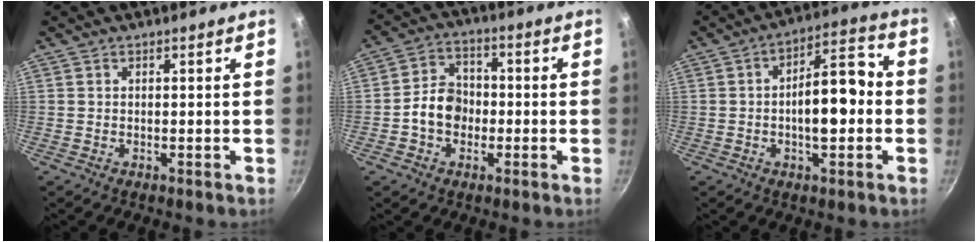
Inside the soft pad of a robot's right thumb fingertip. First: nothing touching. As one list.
[{"total": 8.1, "force": [-1.6, 6.4, 4.7], "torque": [-0.049, 0.026, -0.038]}, {"total": 11.5, "force": [-1.4, 5.2, 10.2], "torque": [-0.134, 0.039, -0.026]}]